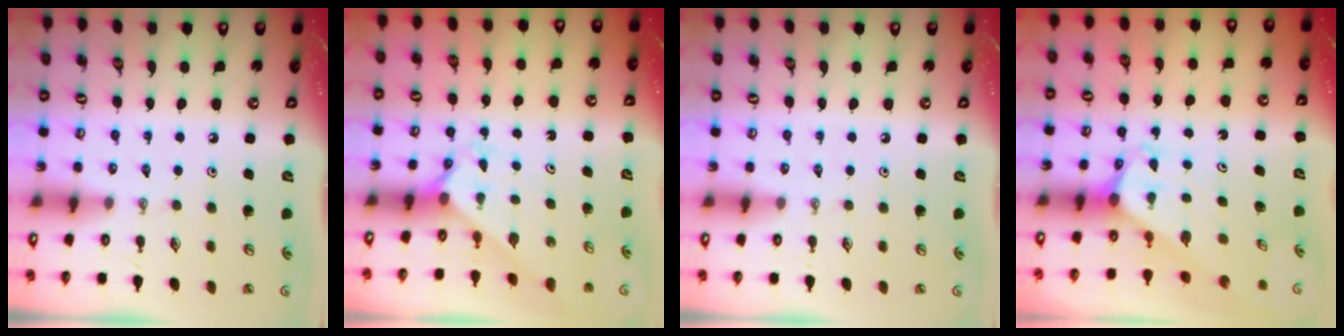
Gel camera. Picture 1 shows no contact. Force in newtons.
{"total": 2.0, "press": 1.9, "slide": 0.2}
{"total": 0.0}
{"total": 2.0, "press": 2.0, "slide": 0.1}